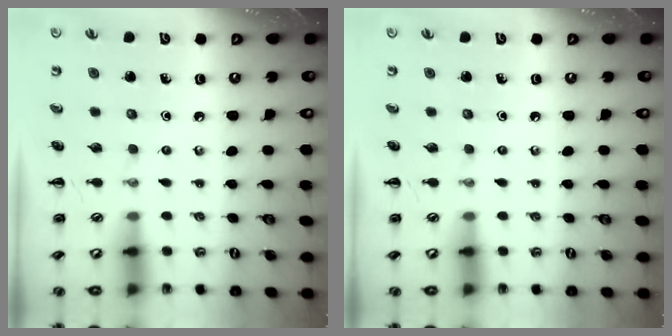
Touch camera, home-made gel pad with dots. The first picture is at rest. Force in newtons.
{"total": 0.0}